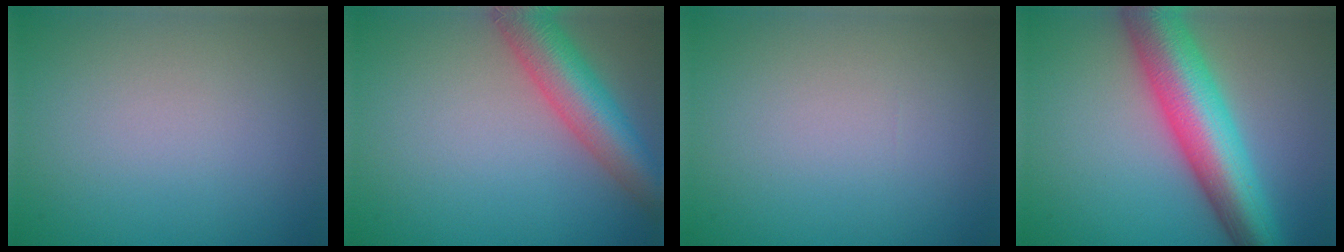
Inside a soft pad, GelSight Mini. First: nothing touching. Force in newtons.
{"total": 6.8, "press": 6.8, "slide": 0.3}
{"total": 0.0}
{"total": 10.4, "press": 10.4, "slide": 0.2}